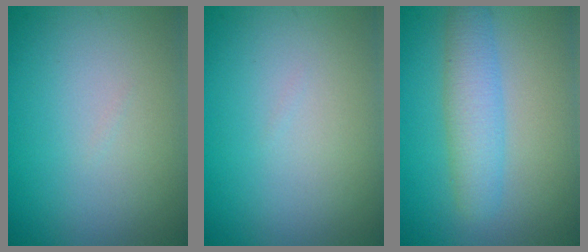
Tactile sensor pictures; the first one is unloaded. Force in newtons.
{"total": 0.0}
{"total": 3.8, "press": 3.8, "slide": 0.0}